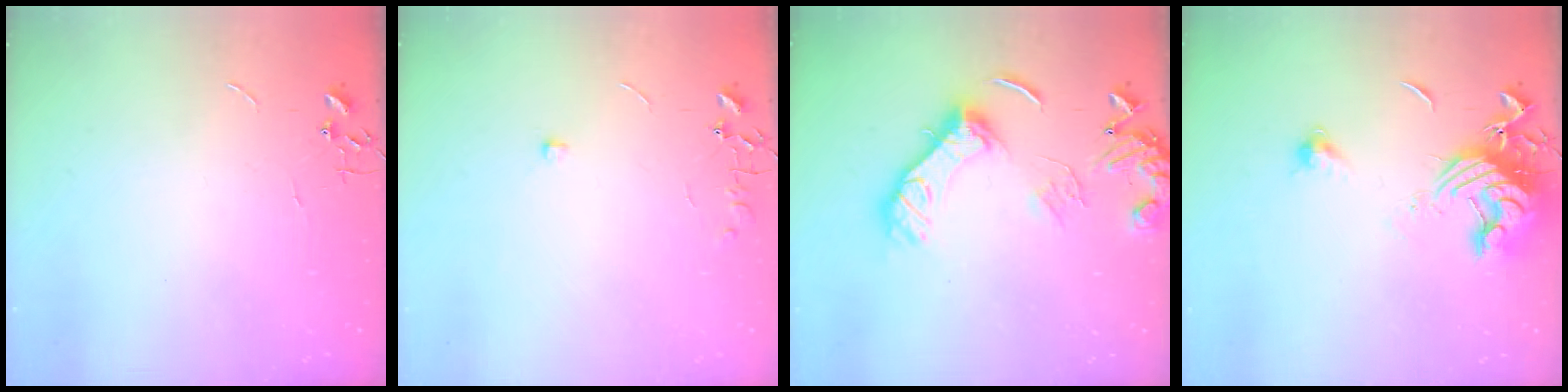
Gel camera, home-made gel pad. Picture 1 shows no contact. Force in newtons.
{"total": 6.1, "press": 6.1, "slide": 0.8}
{"total": 14.6, "press": 14.5, "slide": 1.2}
{"total": 13.2, "press": 13.1, "slide": 1.6}